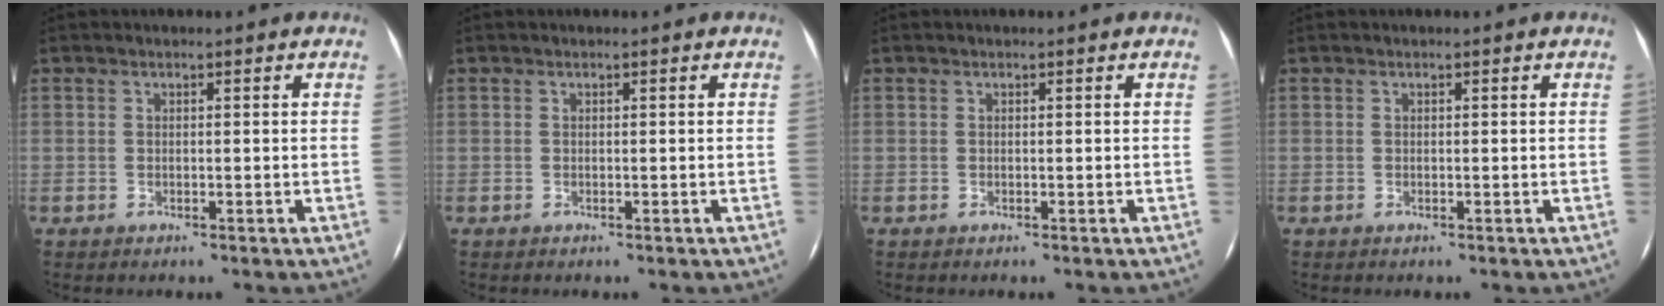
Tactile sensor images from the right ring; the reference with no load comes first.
{"total": 0.0}
{"total": 0.0}
{"total": 0.0}